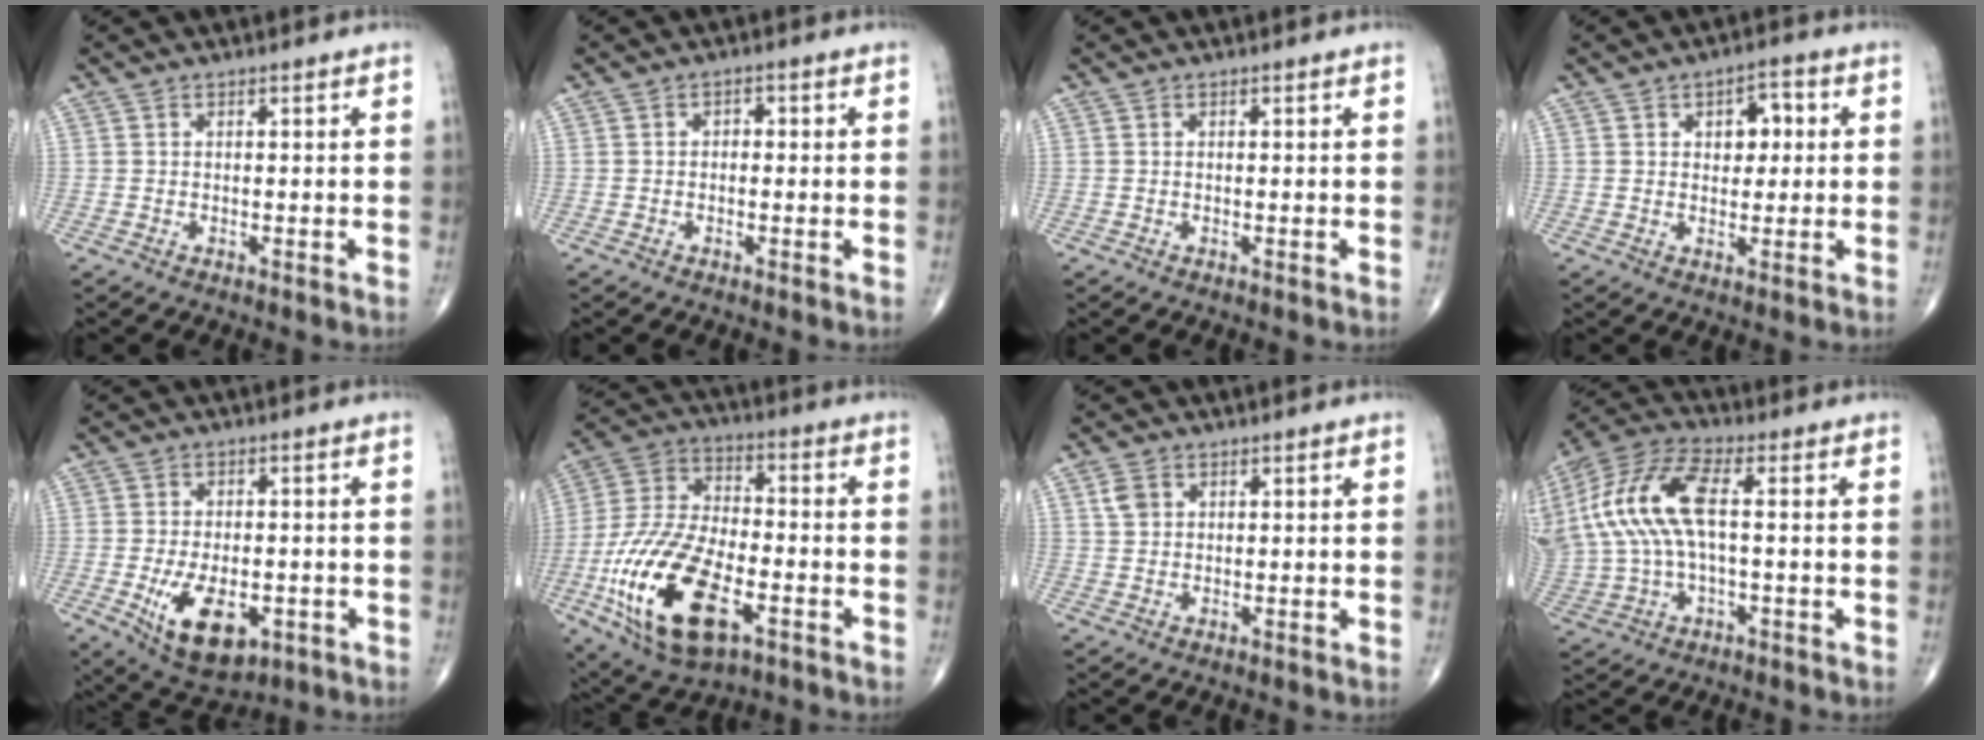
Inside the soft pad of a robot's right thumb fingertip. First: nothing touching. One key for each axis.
{"total": 1.6, "fx": 0.0, "fy": 1.1, "fz": 1.1, "tx": -0.001, "ty": 0.007, "tz": -0.007}
{"total": 0.0}
{"total": 5.7, "fx": 1.3, "fy": 3.7, "fz": 4.2, "tx": -0.032, "ty": 0.004, "tz": 0.015}
{"total": 11.7, "fx": -3.7, "fy": 6.3, "fz": 9.1, "tx": -0.138, "ty": -0.002, "tz": -0.043}
{"total": 22.8, "fx": -8.0, "fy": 11.2, "fz": 18.1, "tx": -0.365, "ty": 0.016, "tz": -0.135}
{"total": 2.8, "fx": 1.1, "fy": 2.2, "fz": 1.5, "tx": -0.024, "ty": 0.000, "tz": 0.023}
{"total": 18.7, "fx": 2.3, "fy": 8.8, "fz": 16.3, "tx": -0.374, "ty": 0.027, "tz": 0.044}